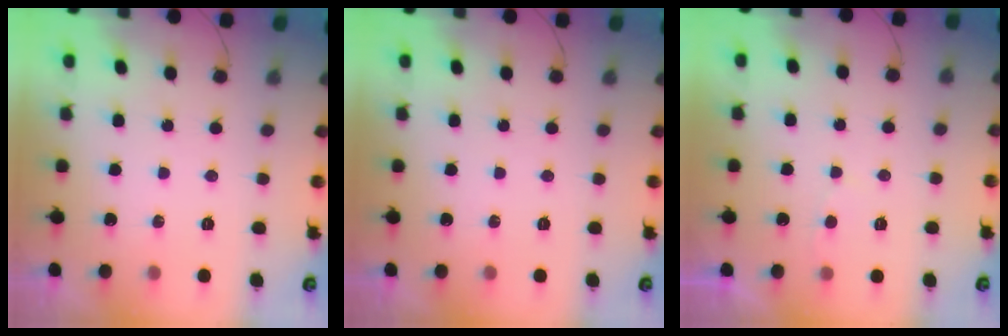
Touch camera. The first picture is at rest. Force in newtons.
{"total": 0.0}
{"total": 1.9, "press": 1.9, "slide": 0.3}